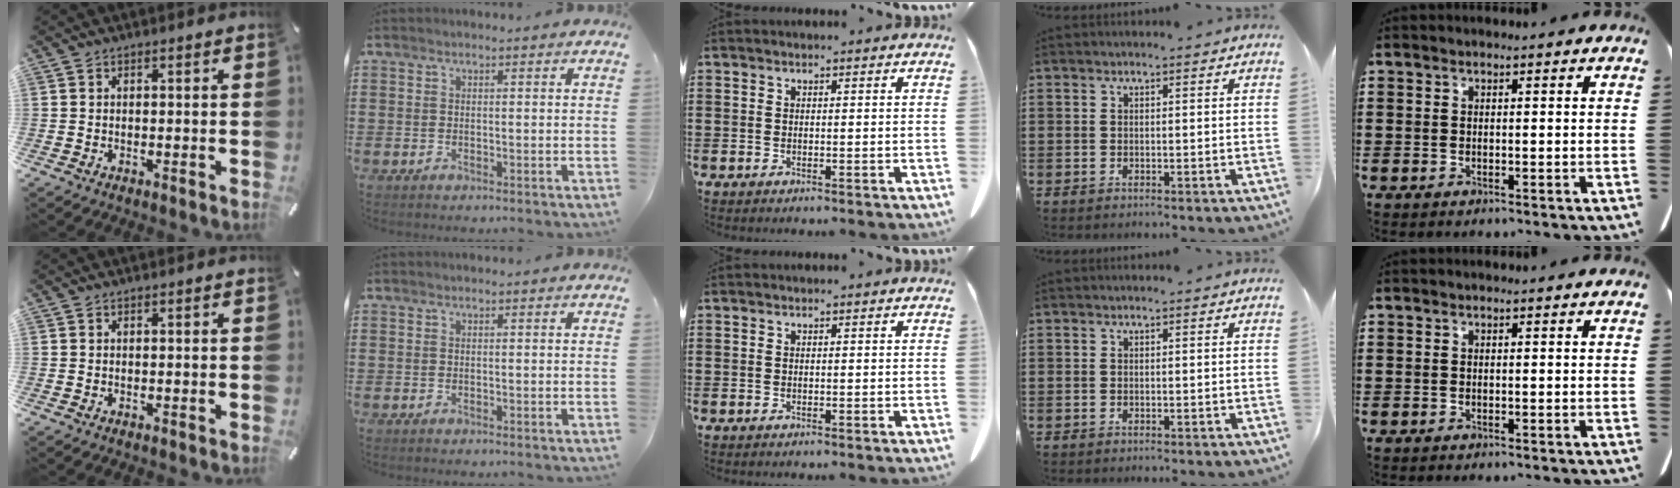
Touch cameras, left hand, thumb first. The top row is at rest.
{}